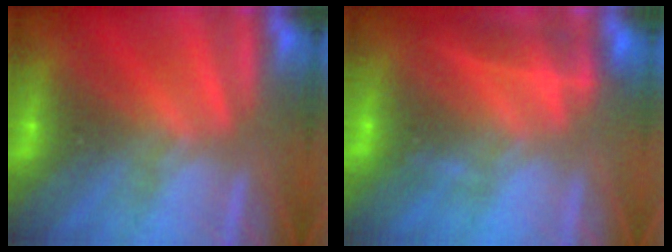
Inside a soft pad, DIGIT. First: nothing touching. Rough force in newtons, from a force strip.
{"total": 2.3}